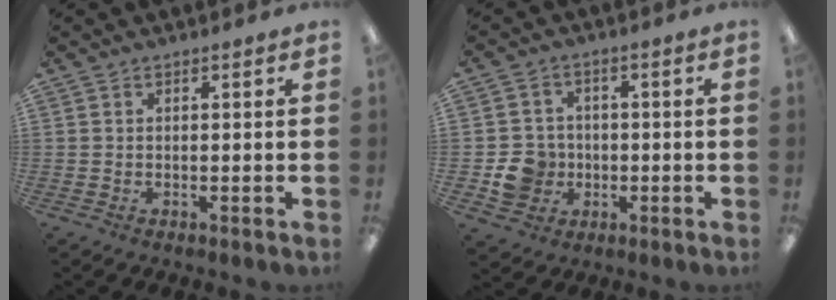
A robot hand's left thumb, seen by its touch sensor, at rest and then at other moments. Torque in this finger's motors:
{"motor_torque": [-0.37, 0.40, 0.05, -0.04, 0.03]}